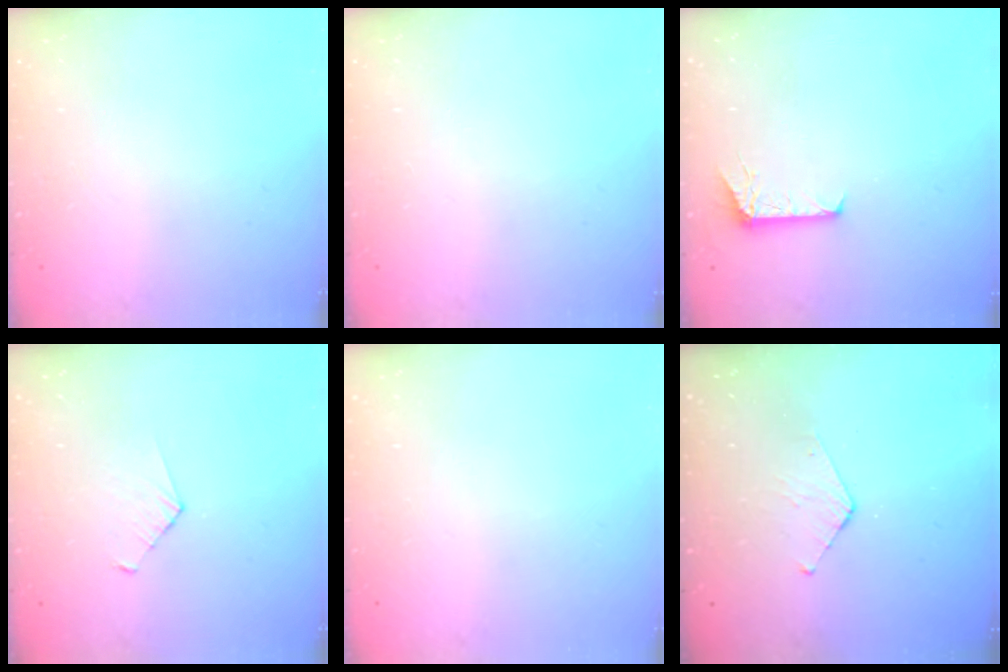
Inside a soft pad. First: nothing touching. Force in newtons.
{"total": 0.0}
{"total": 5.9, "press": 5.9, "slide": 0.6}
{"total": 2.8, "press": 2.7, "slide": 0.3}
{"total": 0.0}
{"total": 3.6, "press": 3.6, "slide": 0.3}